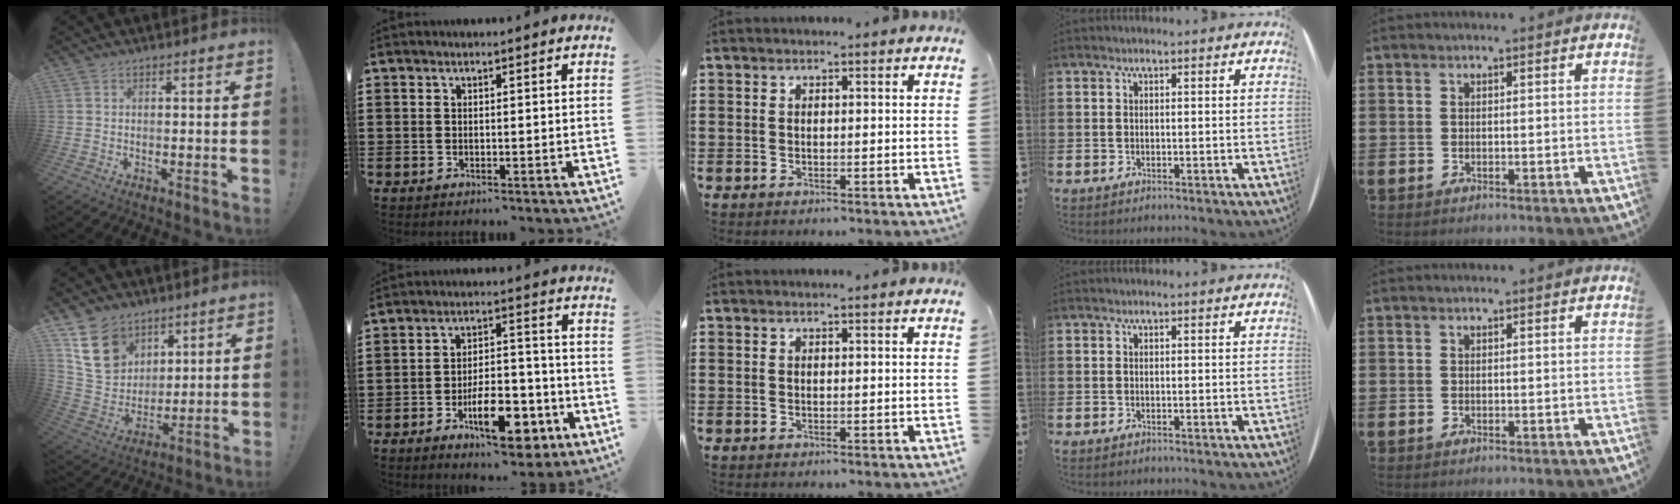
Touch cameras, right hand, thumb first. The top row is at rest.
{"thumb": {"total": 15.2, "force": [8.1, 11.4, 5.9], "torque": [-0.089, -0.047, 0.165]}, "index": {"total": 11.2, "force": [-5.8, 4.6, 8.5], "torque": [-0.116, 0.016, -0.095]}}